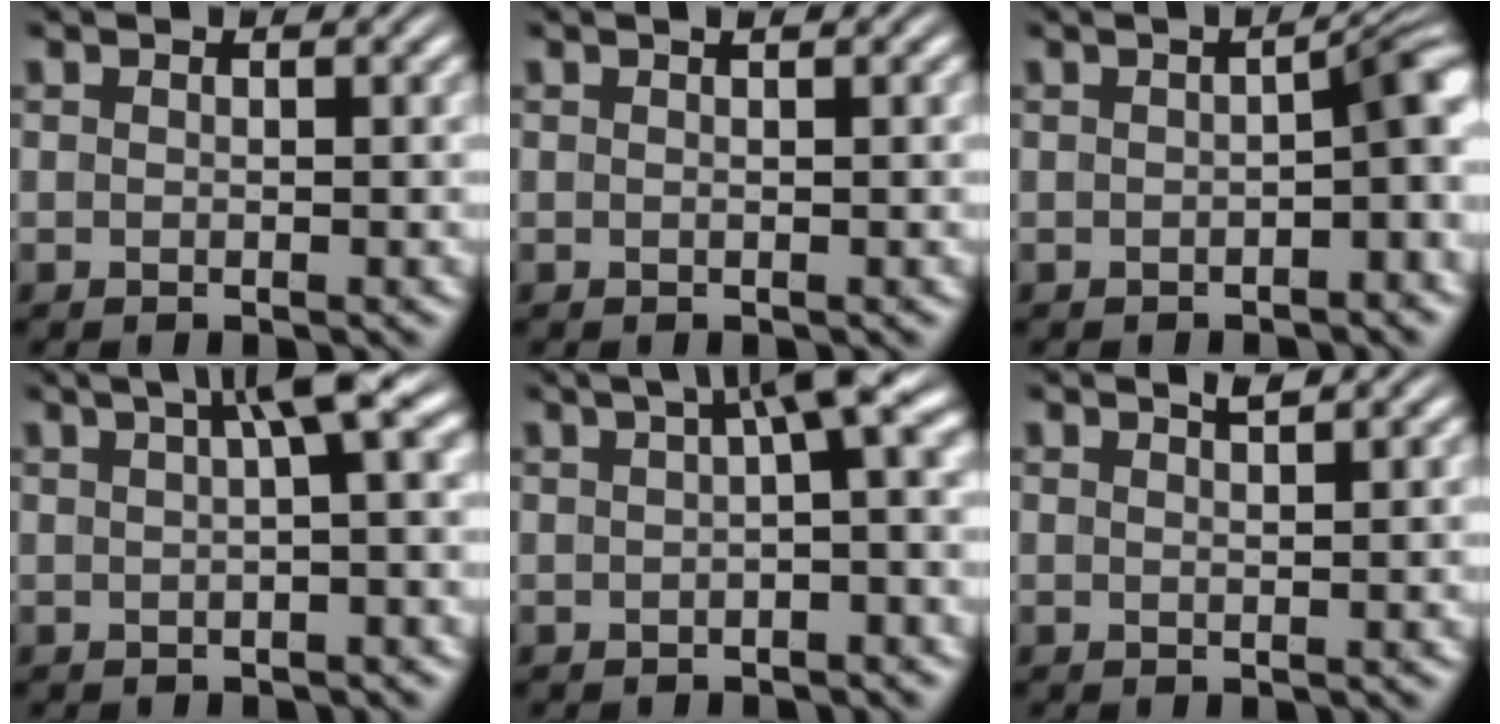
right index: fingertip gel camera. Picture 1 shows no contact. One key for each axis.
{"total": 0.5, "fx": 0.3, "fy": -0.2, "fz": 0.4, "tx": -0.003, "ty": 0.002, "tz": 0.003}
{"total": 3.1, "fx": -0.9, "fy": 1.0, "fz": 2.8, "tx": -0.032, "ty": 0.004, "tz": -0.012}
{"total": 5.2, "fx": 2.2, "fy": 1.4, "fz": 4.5, "tx": -0.051, "ty": 0.027, "tz": 0.024}
{"total": 5.0, "fx": 1.7, "fy": 1.3, "fz": 4.5, "tx": -0.055, "ty": 0.024, "tz": 0.020}
{"total": 1.4, "fx": 1.1, "fy": -0.4, "fz": 0.8, "tx": -0.011, "ty": -0.002, "tz": 0.020}